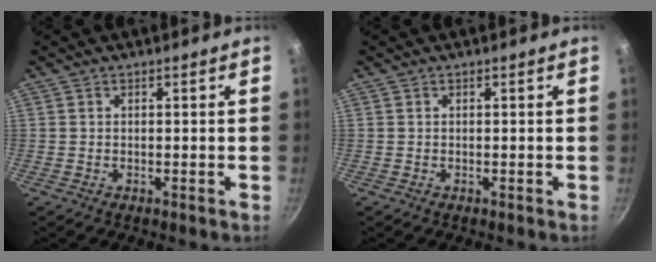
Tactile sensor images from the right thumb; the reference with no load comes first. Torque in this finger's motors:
{"motor_torque": [0.01, 0.01, 0.00, 0.00, 0.00]}